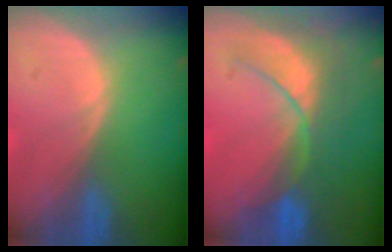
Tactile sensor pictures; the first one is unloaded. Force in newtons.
{"total": 8.5, "press": 7.9, "slide": 3.3}